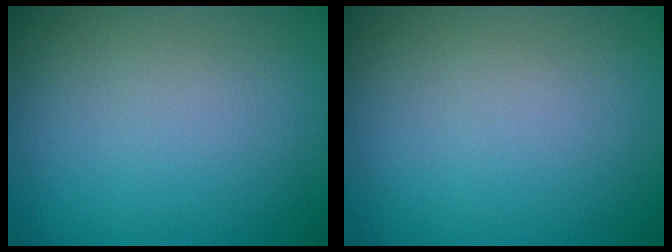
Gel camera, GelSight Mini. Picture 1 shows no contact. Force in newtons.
{"total": 0.0}